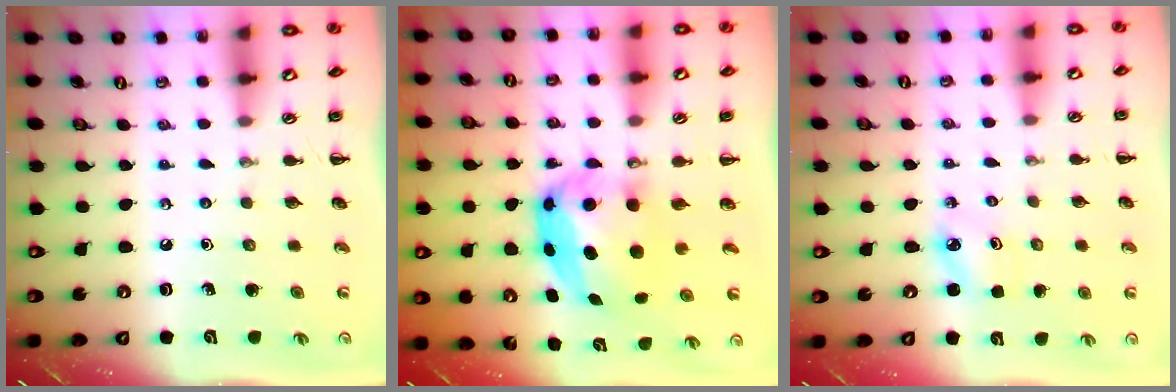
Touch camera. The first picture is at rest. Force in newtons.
{"total": 6.5, "press": 6.4, "slide": 0.9}
{"total": 2.5, "press": 2.5, "slide": 0.4}